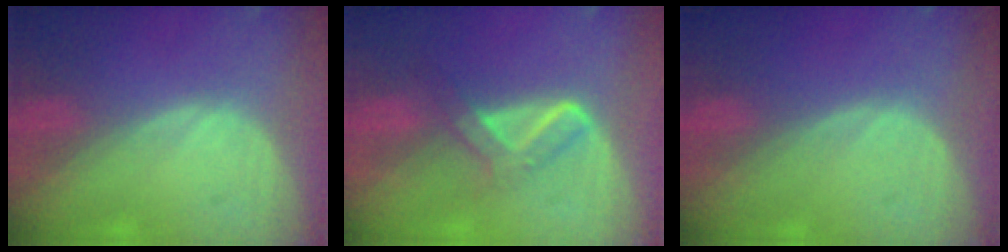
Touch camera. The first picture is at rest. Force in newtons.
{"total": 5.2, "press": 4.6, "slide": 2.4}
{"total": 0.0}